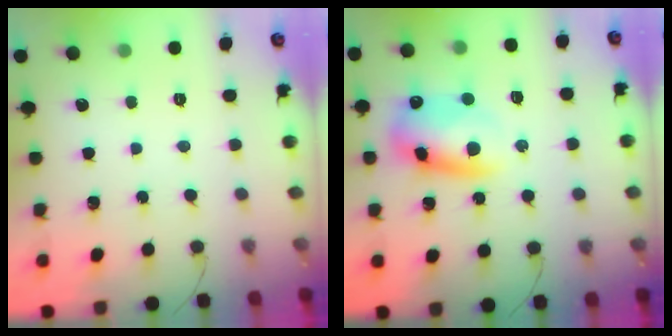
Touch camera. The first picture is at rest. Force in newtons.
{"total": 10.4, "press": 10.2, "slide": 2.3}